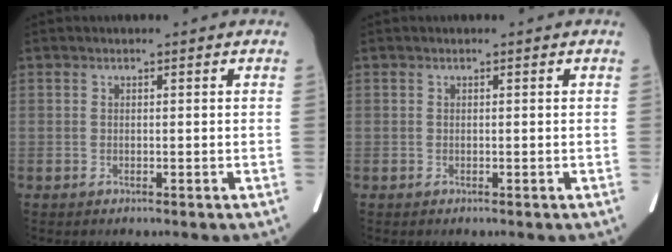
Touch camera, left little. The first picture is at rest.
{"total": 0.0}